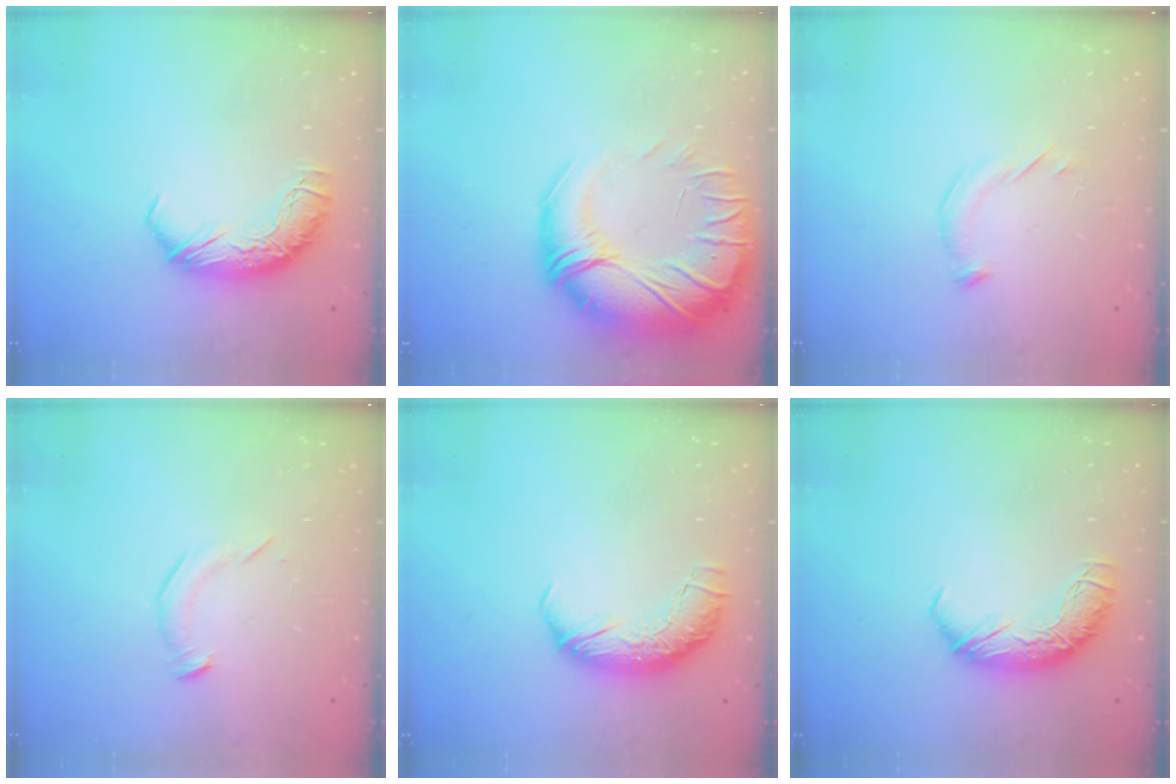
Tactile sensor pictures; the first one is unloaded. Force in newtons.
{"total": 10.0, "press": 9.0, "slide": 4.5}
{"total": 4.5, "press": 4.4, "slide": 0.9}
{"total": 5.6, "press": 5.6, "slide": 0.3}
{"total": 2.3, "press": 1.0, "slide": 2.1}
{"total": 0.0}